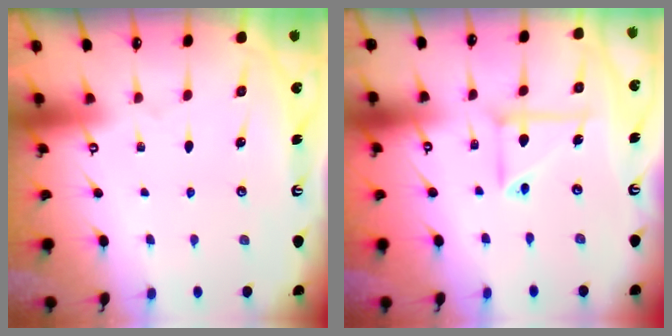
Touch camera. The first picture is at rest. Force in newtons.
{"total": 7.9, "press": 7.8, "slide": 1.2}